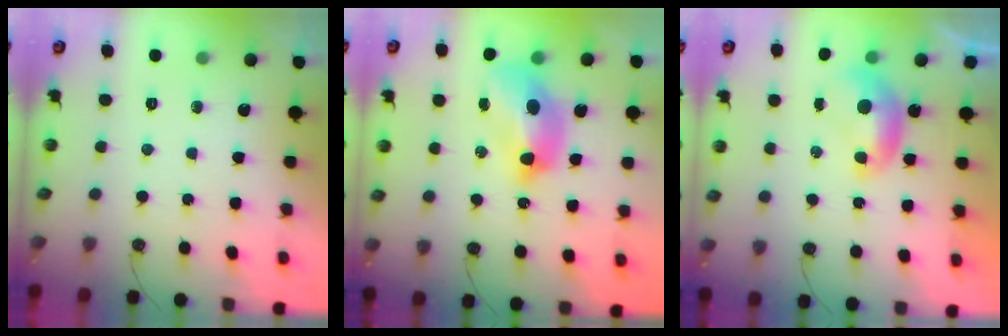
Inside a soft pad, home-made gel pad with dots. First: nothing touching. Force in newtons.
{"total": 9.9, "press": 9.9, "slide": 1.1}
{"total": 0.0}